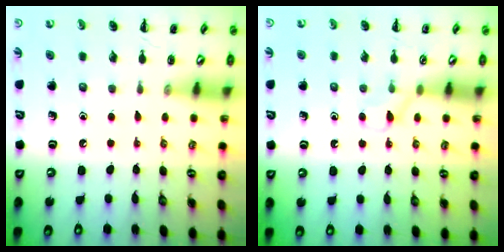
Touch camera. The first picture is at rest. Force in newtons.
{"total": 4.4, "press": 4.2, "slide": 1.6}